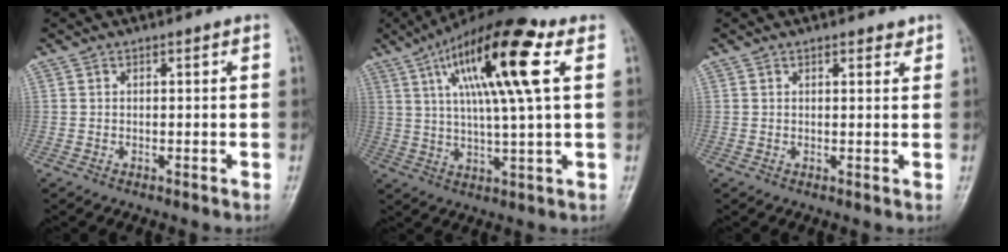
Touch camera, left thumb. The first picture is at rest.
{"total": 18.4, "force": [6.6, 3.6, 16.8], "torque": [-0.292, 0.001, 0.105]}
{"total": 2.2, "force": [1.6, 0.9, 1.2], "torque": [-0.006, -0.008, 0.019]}